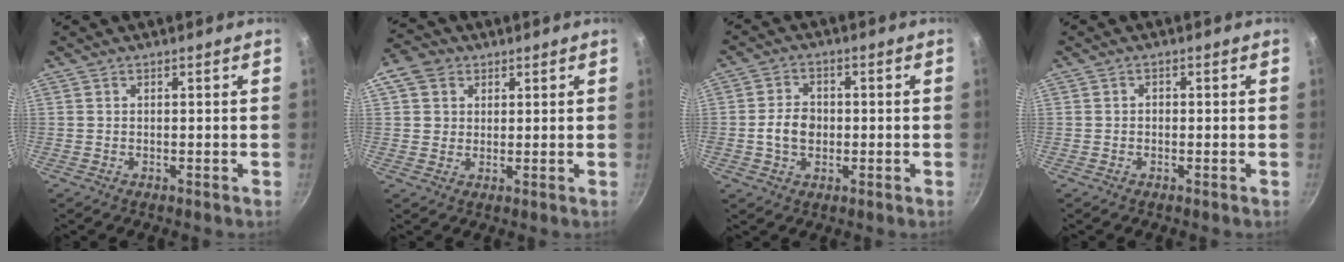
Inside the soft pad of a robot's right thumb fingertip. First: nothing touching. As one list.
[{"total": 6.1, "force": [2.4, 5.1, 2.4], "torque": [-0.013, 0.002, 0.035]}, {"total": 6.0, "force": [-0.7, 4.6, 3.7], "torque": [-0.050, 0.012, -0.017]}, {"total": 0.8, "force": [-0.2, 0.7, 0.4], "torque": [-0.004, 0.003, -0.004]}]